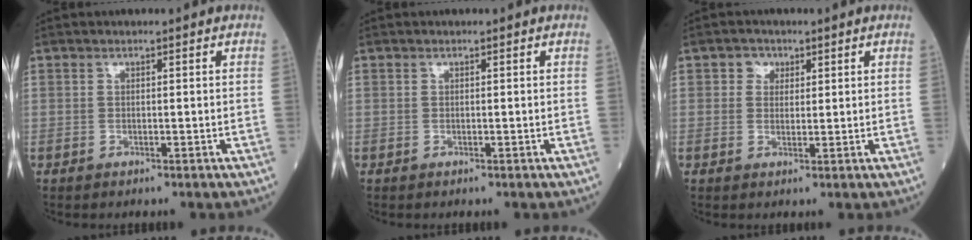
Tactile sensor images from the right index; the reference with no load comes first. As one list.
[{"total": 0.0}, {"total": 2.3, "force": [1.0, 2.0, 0.7], "torque": [-0.007, 0.003, 0.012]}]